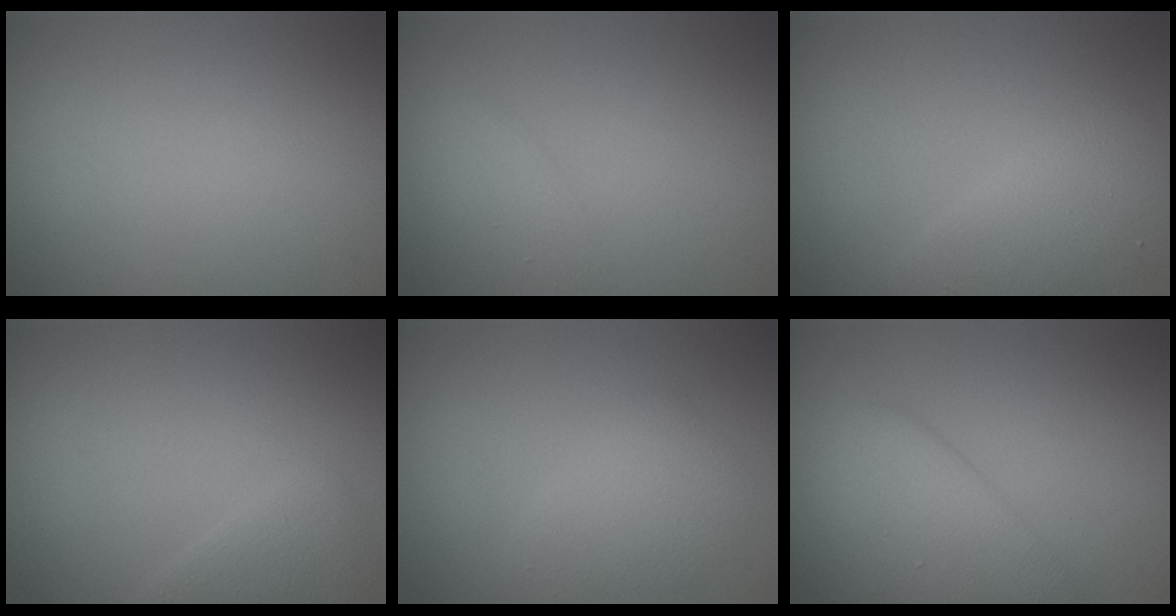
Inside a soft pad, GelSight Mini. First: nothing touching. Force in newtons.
{"total": 1.3, "press": 1.3, "slide": 0.1}
{"total": 3.4, "press": 3.4, "slide": 0.2}
{"total": 2.1, "press": 2.0, "slide": 0.2}
{"total": 2.7, "press": 2.7, "slide": 0.2}
{"total": 5.1, "press": 5.1, "slide": 0.3}